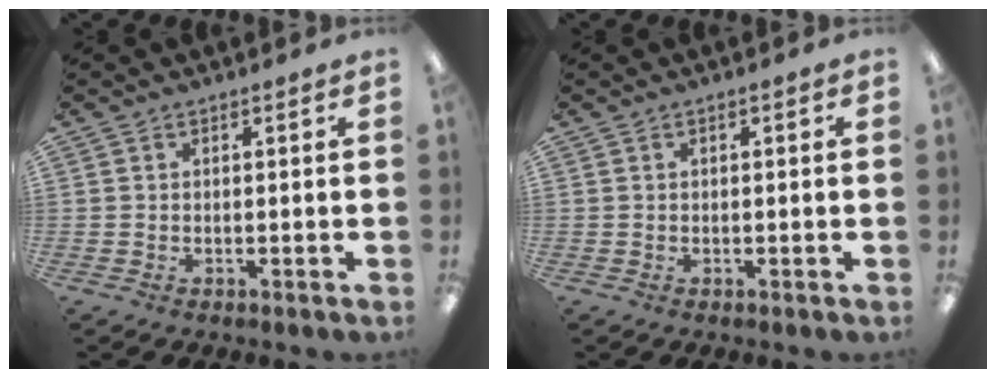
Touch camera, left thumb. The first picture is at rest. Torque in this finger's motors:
{"motor_torque": [-0.16, -0.04, -0.21, 0.18, 0.03]}